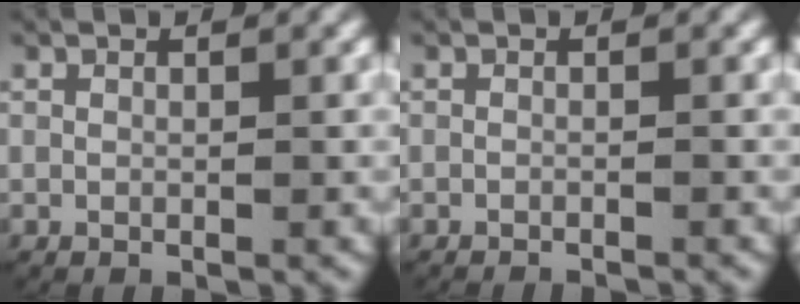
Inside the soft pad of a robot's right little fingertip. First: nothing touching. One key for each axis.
{"total": 1.4, "fx": -1.4, "fy": 0.1, "fz": 0.1, "tx": -0.005, "ty": -0.004, "tz": -0.021}